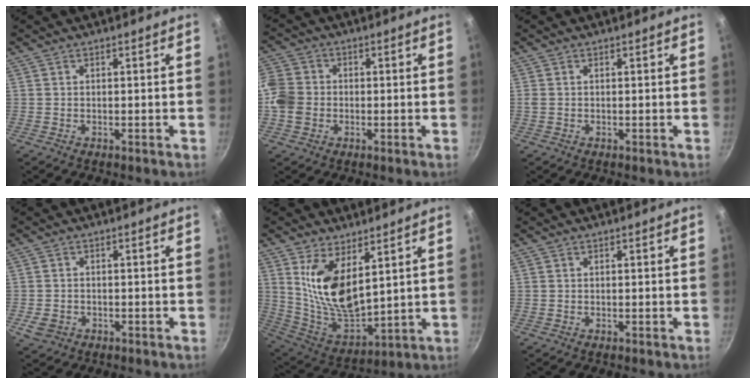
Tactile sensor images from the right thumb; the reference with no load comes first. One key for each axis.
{"total": 7.0, "fx": -1.1, "fy": 6.1, "fz": 3.4, "tx": -0.058, "ty": 0.012, "tz": -0.038}
{"total": 0.5, "fx": 0.1, "fy": 0.3, "fz": 0.4, "tx": -0.009, "ty": 0.002, "tz": 0.002}
{"total": 3.5, "fx": -1.3, "fy": 2.8, "fz": 1.7, "tx": -0.033, "ty": 0.010, "tz": -0.018}
{"total": 14.4, "fx": 5.5, "fy": 6.9, "fz": 11.4, "tx": -0.199, "ty": -0.055, "tz": 0.124}
{"total": 0.0}